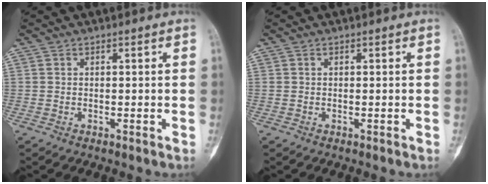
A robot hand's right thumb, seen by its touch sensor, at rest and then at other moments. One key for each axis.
{"total": 0.0}